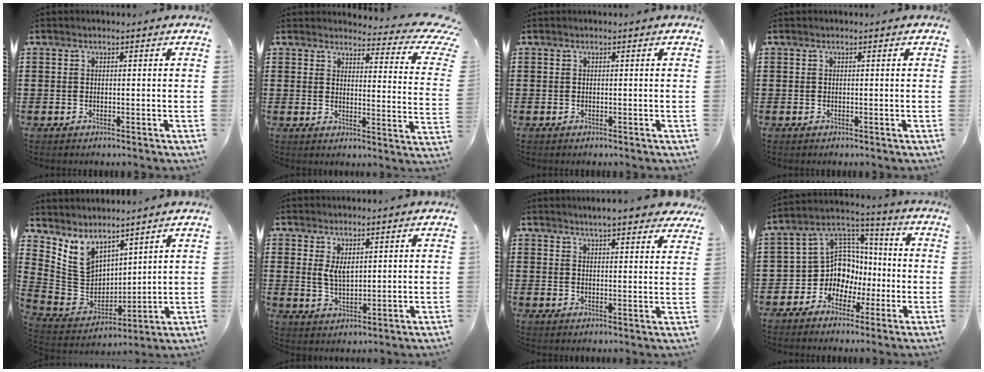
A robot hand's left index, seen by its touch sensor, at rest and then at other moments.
{"total": 4.8, "force": [4.0, 1.0, 2.5], "torque": [-0.044, -0.034, 0.061]}
{"total": 0.0}
{"total": 0.0}
{"total": 6.9, "force": [4.6, 4.4, 2.4], "torque": [-0.091, -0.034, 0.090]}
{"total": 3.4, "force": [1.5, 1.6, 2.6], "torque": [-0.056, 0.004, 0.028]}
{"total": 4.6, "force": [4.3, 0.0, 1.6], "torque": [-0.045, -0.013, 0.077]}
{"total": 10.0, "force": [-2.4, 9.0, 3.5], "torque": [-0.110, 0.000, -0.044]}